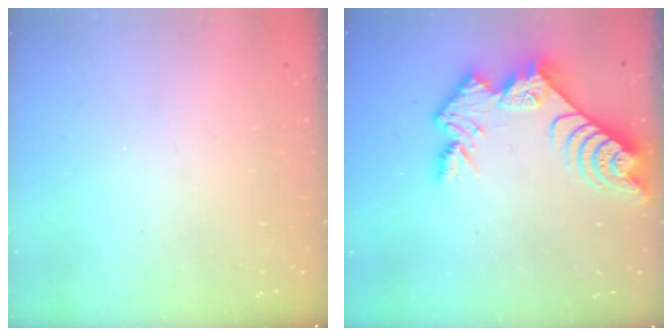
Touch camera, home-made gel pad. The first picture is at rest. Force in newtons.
{"total": 11.2, "press": 11.2, "slide": 0.7}